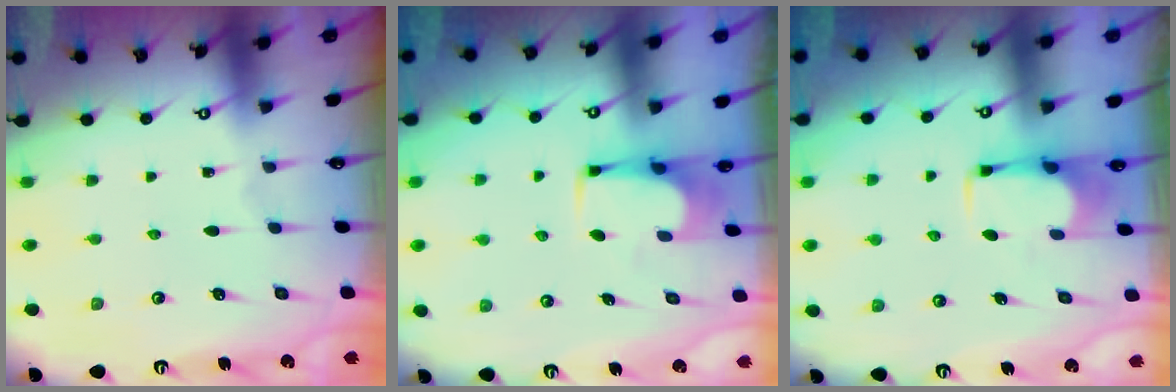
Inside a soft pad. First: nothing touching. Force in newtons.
{"total": 3.5, "press": 3.5, "slide": 0.2}
{"total": 2.8, "press": 2.8, "slide": 0.5}